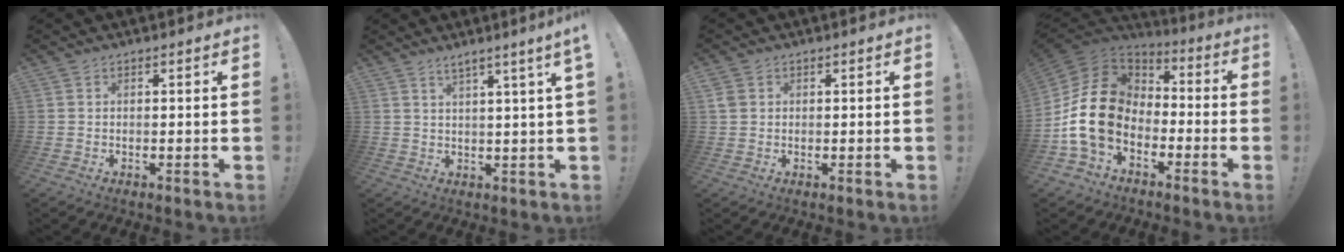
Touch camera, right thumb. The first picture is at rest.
{"total": 4.4, "force": [2.5, -0.9, 3.5], "torque": [-0.062, -0.010, 0.039]}
{"total": 2.4, "force": [1.0, 1.9, 1.2], "torque": [-0.023, 0.003, 0.020]}
{"total": 17.5, "force": [-3.5, 12.6, 11.6], "torque": [-0.228, 0.024, -0.056]}